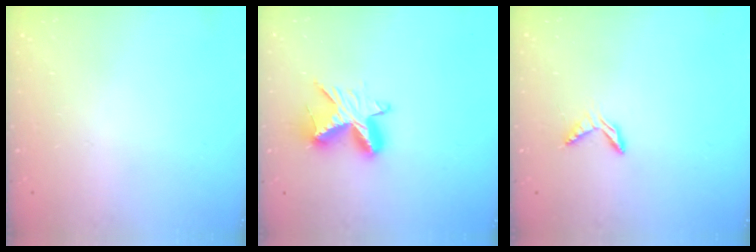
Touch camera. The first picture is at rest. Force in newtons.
{"total": 11.1, "press": 11.1, "slide": 0.5}
{"total": 4.5, "press": 4.5, "slide": 0.3}